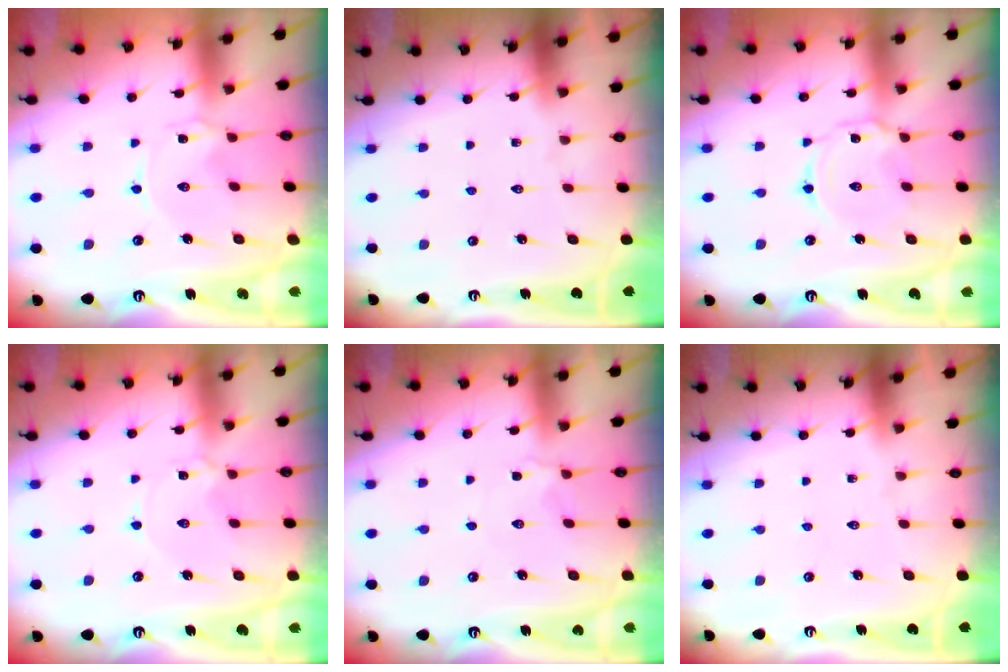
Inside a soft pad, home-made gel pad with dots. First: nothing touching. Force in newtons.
{"total": 0.0}
{"total": 3.9, "press": 3.9, "slide": 0.4}
{"total": 2.3, "press": 2.3, "slide": 0.4}
{"total": 2.1, "press": 2.0, "slide": 0.8}
{"total": 0.0}